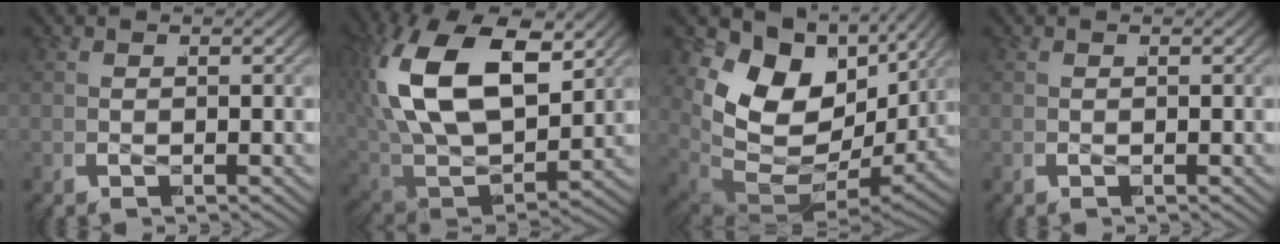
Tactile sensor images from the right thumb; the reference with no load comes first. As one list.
[{"total": 15.3, "force": [1.2, 10.6, 10.9], "torque": [-0.270, -0.049, 0.041]}, {"total": 16.3, "force": [1.1, 11.7, 11.3], "torque": [-0.249, -0.047, 0.037]}, {"total": 0.0}]